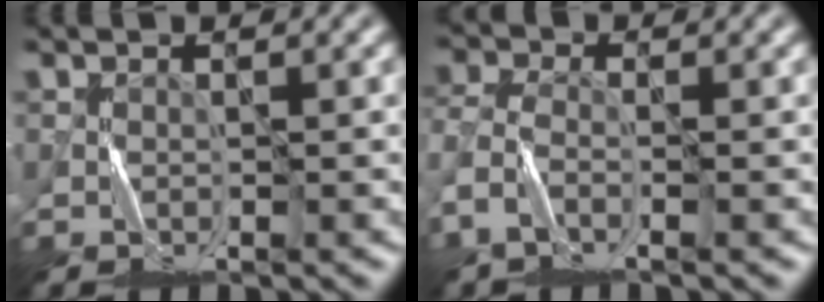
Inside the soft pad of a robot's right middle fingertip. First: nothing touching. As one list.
[{"total": 3.1, "force": [-2.1, 1.3, 1.8], "torque": [-0.053, 0.001, -0.053]}]